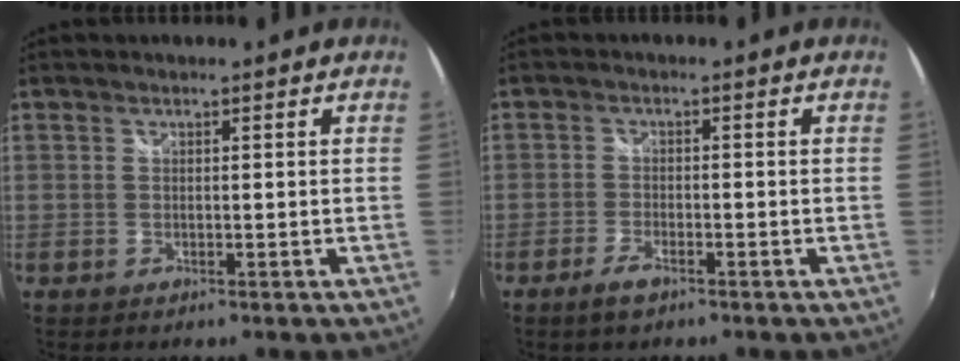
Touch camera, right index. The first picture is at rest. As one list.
[{"total": 3.2, "force": [-2.3, 1.1, 2.0], "torque": [-0.054, -0.001, -0.045]}]